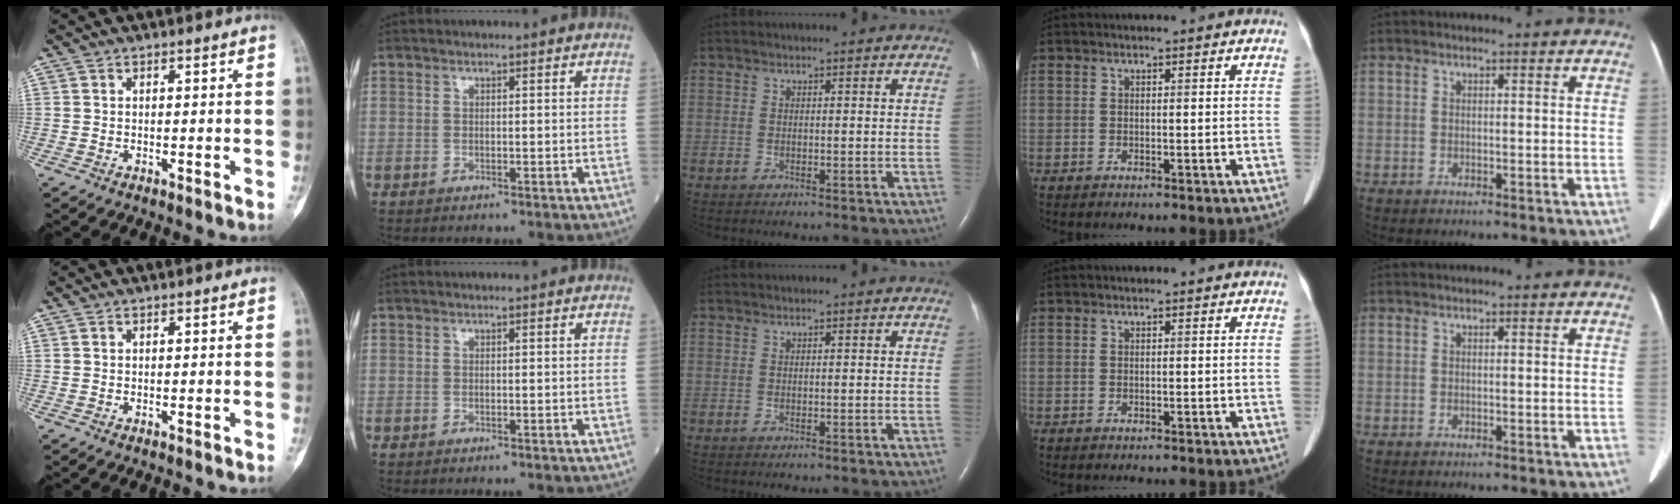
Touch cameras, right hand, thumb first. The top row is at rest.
{}